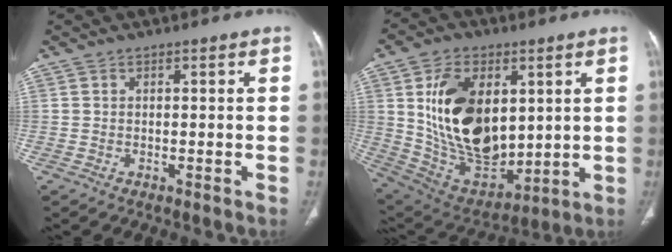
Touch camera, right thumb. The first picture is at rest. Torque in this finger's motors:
{"motor_torque": [1.94, 3.06, 1.98, 0.42, 0.24]}